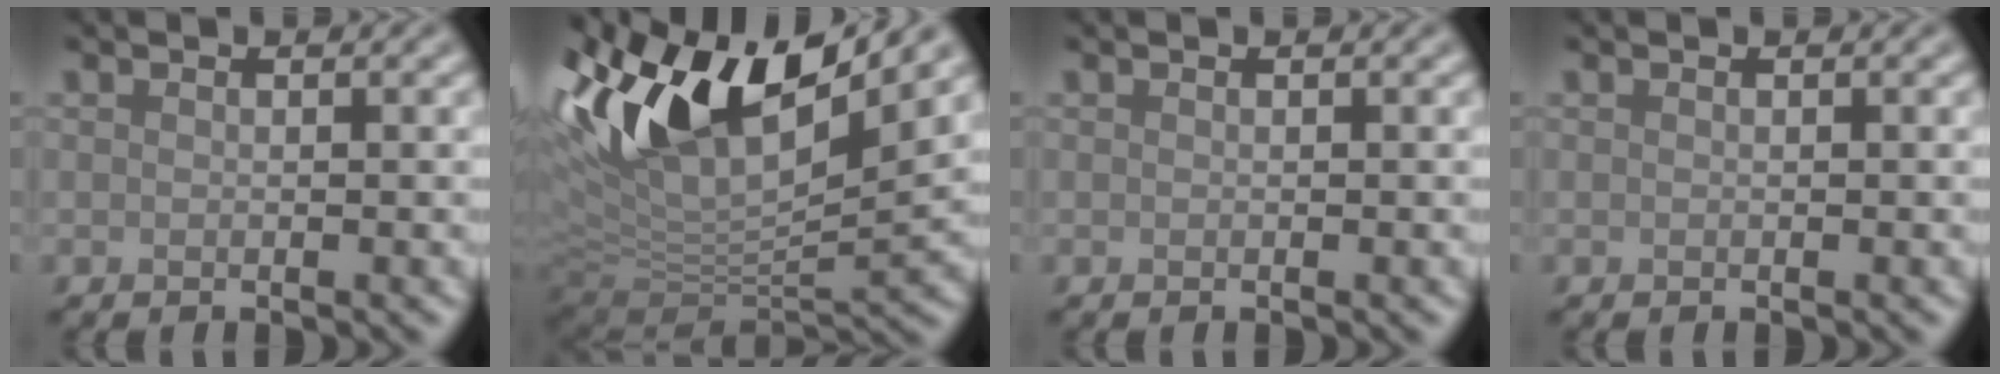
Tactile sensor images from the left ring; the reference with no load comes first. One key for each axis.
{"total": 13.2, "fx": 5.4, "fy": 5.9, "fz": 10.4, "tx": -0.207, "ty": 0.017, "tz": 0.098}
{"total": 0.0}
{"total": 0.0}